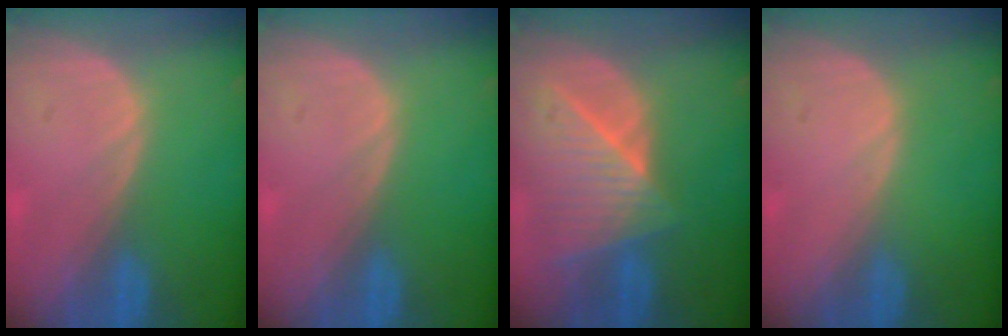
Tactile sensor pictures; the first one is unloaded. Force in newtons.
{"total": 0.0}
{"total": 8.5, "press": 7.6, "slide": 3.7}
{"total": 0.0}